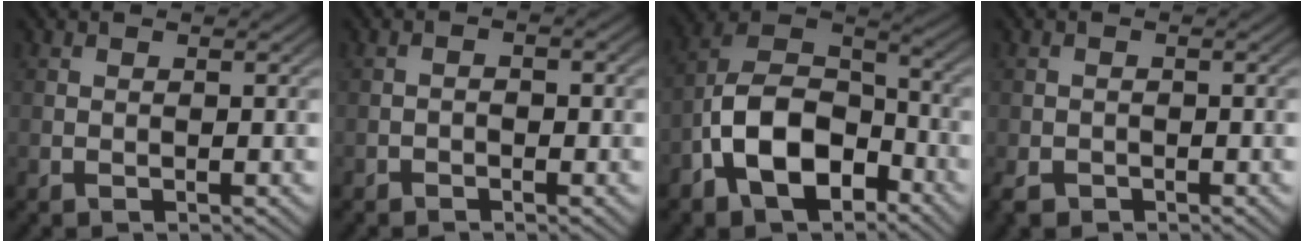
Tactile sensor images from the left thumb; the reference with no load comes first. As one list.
[{"total": 1.2, "force": [-0.8, 0.5, 0.7], "torque": [-0.012, 0.003, -0.017]}, {"total": 12.3, "force": [-5.5, 7.3, 8.2], "torque": [-0.172, 0.000, -0.123]}, {"total": 1.9, "force": [-1.3, 1.2, 0.7], "torque": [-0.016, -0.005, -0.029]}]